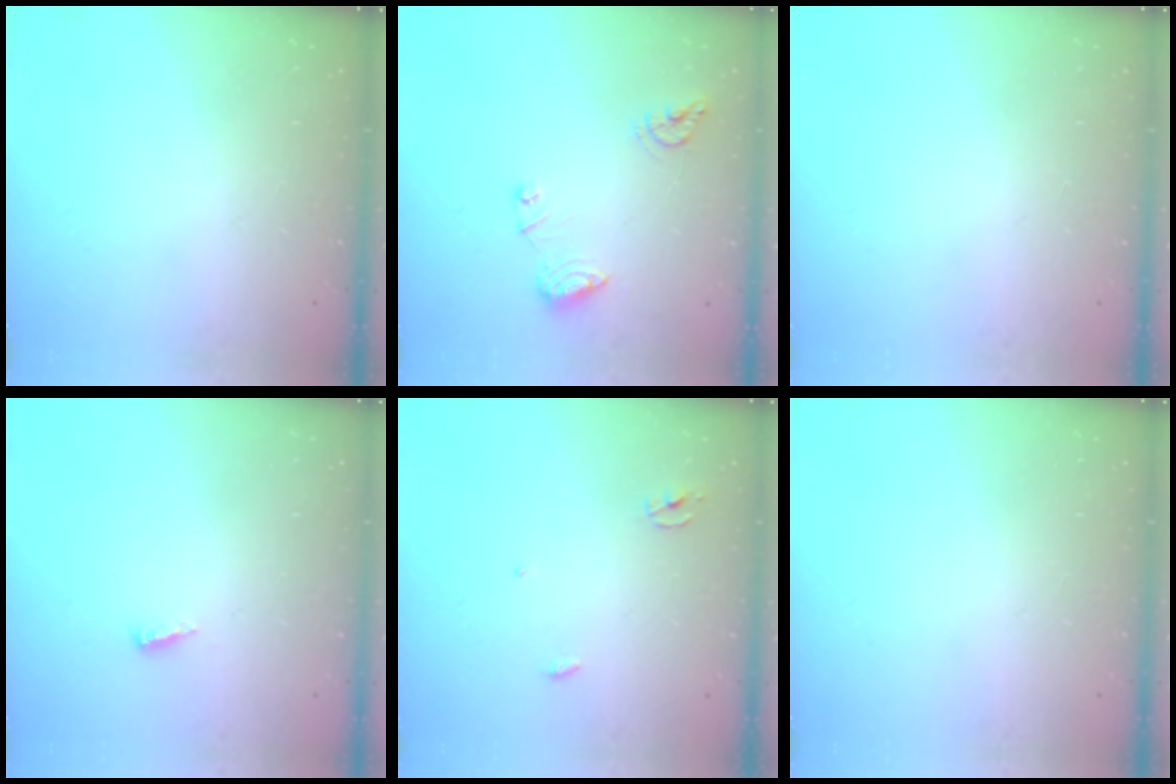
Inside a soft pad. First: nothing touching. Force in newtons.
{"total": 8.9, "press": 8.9, "slide": 1.0}
{"total": 1.1, "press": 0.9, "slide": 0.6}
{"total": 2.5, "press": 2.5, "slide": 0.2}
{"total": 2.3, "press": 2.3, "slide": 0.1}
{"total": 1.0, "press": 0.8, "slide": 0.6}